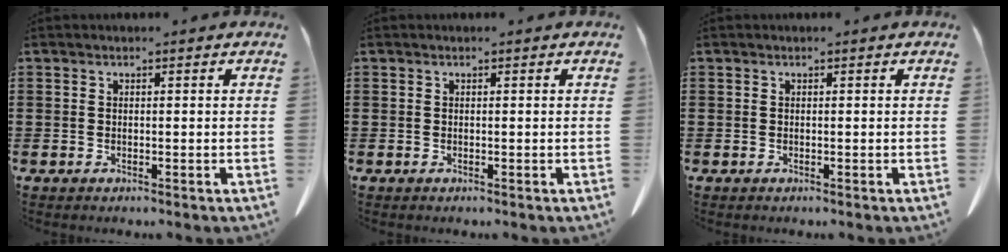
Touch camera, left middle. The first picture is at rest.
{"total": 0.0}
{"total": 0.0}